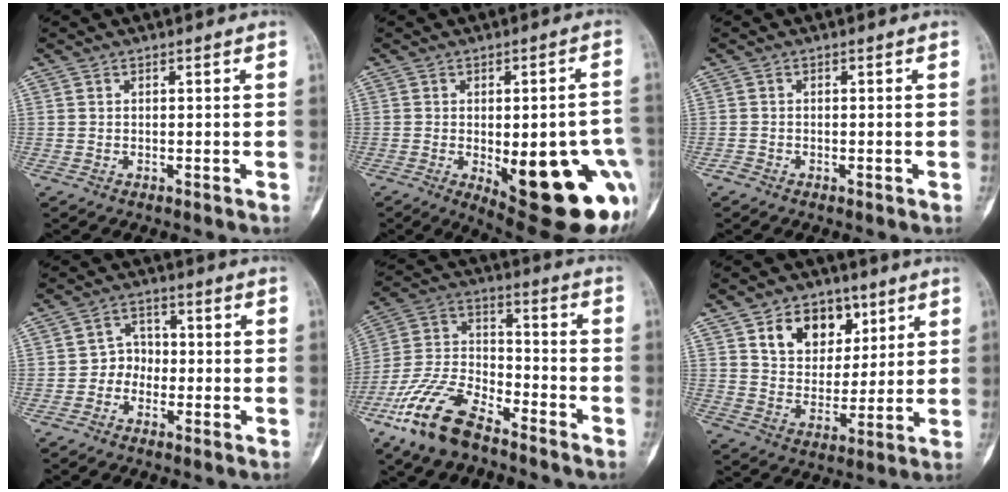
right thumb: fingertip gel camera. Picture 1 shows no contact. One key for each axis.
{"total": 23.5, "fx": -6.5, "fy": 8.4, "fz": 21.0, "tx": -0.200, "ty": 0.001, "tz": -0.056}
{"total": 0.9, "fx": -0.7, "fy": 0.4, "fz": 0.2, "tx": -0.001, "ty": 0.001, "tz": -0.017}
{"total": 4.2, "fx": -1.3, "fy": 3.7, "fz": 1.6, "tx": 0.006, "ty": 0.018, "tz": -0.036}
{"total": 15.6, "fx": -10.5, "fy": 6.6, "fz": 9.4, "tx": -0.191, "ty": 0.053, "tz": -0.209}
{"total": 12.0, "fx": 5.7, "fy": 8.6, "fz": 6.1, "tx": -0.057, "ty": -0.028, "tz": 0.100}